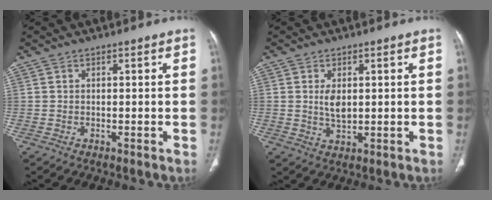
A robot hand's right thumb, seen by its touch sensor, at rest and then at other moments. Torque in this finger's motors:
{"motor_torque": [0.96, 0.93, 0.48, -0.33, 0.02]}